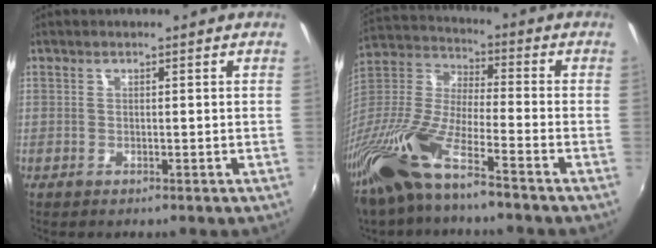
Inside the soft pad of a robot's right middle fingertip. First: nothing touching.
{"total": 18.3, "force": [-12.4, 3.2, 13.1], "torque": [-0.285, -0.027, -0.251]}